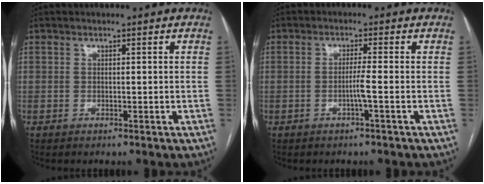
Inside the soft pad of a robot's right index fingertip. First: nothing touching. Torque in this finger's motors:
{"motor_torque": [0.06, 0.12, -0.06, 0.00]}